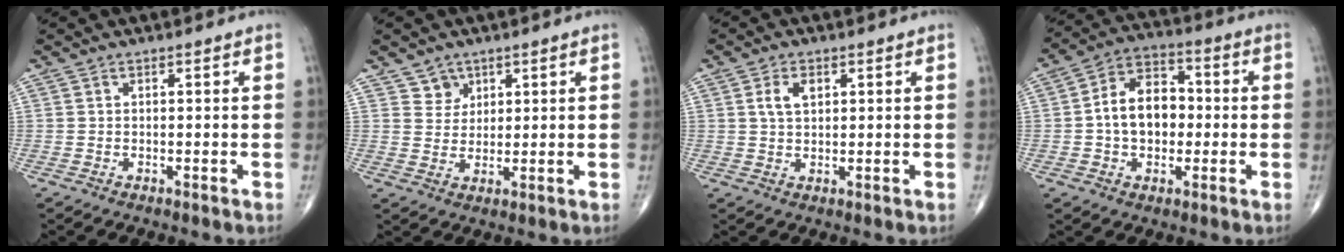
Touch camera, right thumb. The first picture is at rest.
{"total": 3.6, "force": [2.3, 2.7, 0.0], "torque": [0.023, -0.017, 0.038]}
{"total": 3.8, "force": [1.3, 2.2, 2.7], "torque": [-0.048, 0.001, 0.025]}
{"total": 11.4, "force": [-0.4, 8.0, 8.2], "torque": [-0.106, 0.030, -0.015]}